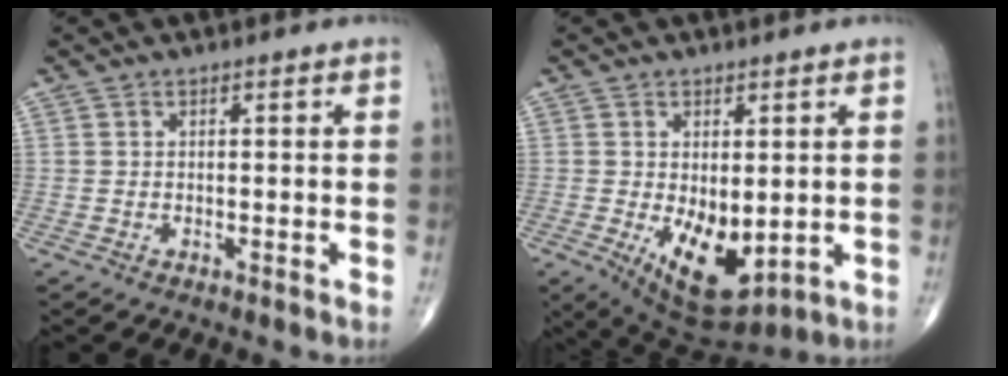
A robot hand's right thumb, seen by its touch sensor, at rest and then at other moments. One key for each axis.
{"total": 11.6, "fx": -1.7, "fy": 6.0, "fz": 9.8, "tx": -0.139, "ty": -0.021, "tz": -0.002}